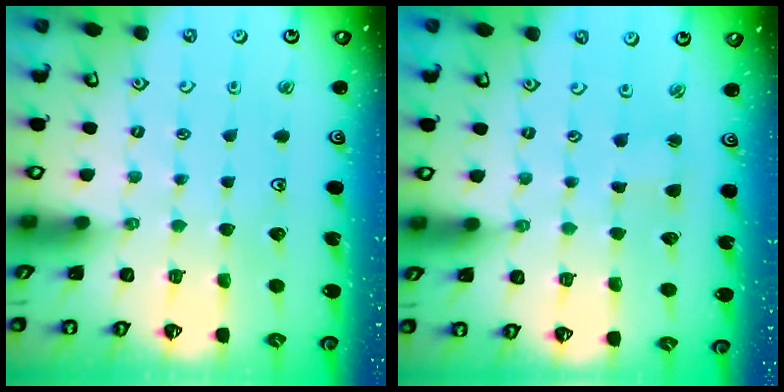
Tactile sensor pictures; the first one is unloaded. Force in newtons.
{"total": 1.8, "press": 1.7, "slide": 0.3}